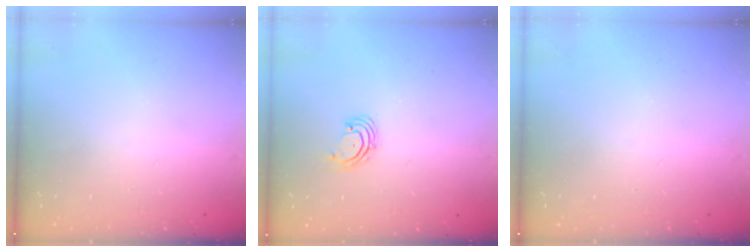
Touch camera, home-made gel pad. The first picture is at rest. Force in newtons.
{"total": 2.0, "press": 2.0, "slide": 0.4}
{"total": 0.0}